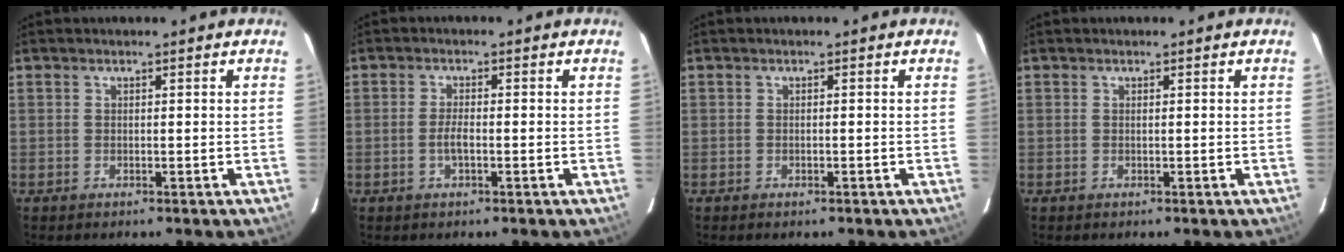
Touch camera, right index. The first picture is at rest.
{"total": 2.3, "force": [-0.7, 0.6, 2.0], "torque": [-0.042, -0.002, -0.014]}
{"total": 0.7, "force": [-0.5, 0.3, 0.3], "torque": [-0.006, 0.000, -0.009]}
{"total": 0.0}